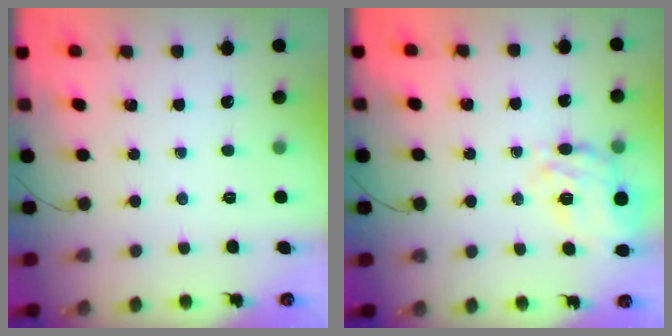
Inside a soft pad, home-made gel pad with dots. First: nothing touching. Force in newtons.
{"total": 12.3, "press": 11.9, "slide": 3.3}